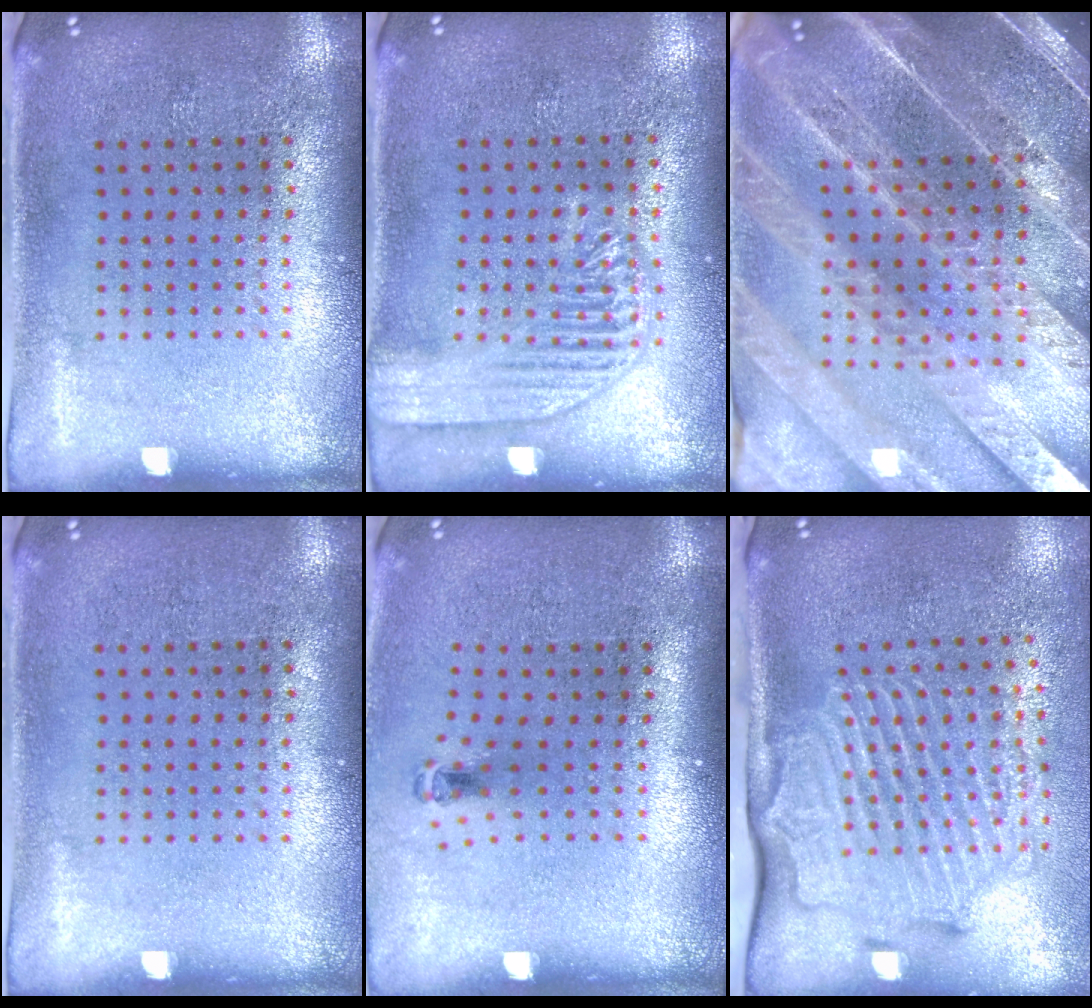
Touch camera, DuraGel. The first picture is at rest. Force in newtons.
{"total": 1.9, "press": 1.8, "slide": 0.2}
{"total": 5.2, "press": 4.4, "slide": 2.6}
{"total": 0.0}
{"total": 0.6, "press": 0.3, "slide": 0.5}
{"total": 2.9, "press": 2.2, "slide": 1.9}